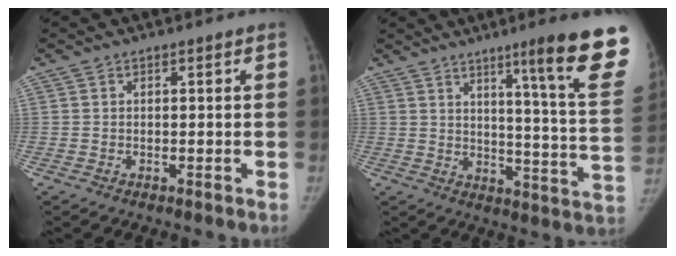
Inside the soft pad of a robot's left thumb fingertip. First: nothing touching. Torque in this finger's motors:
{"motor_torque": [1.16, 0.01, 1.53, -1.24, 0.30]}